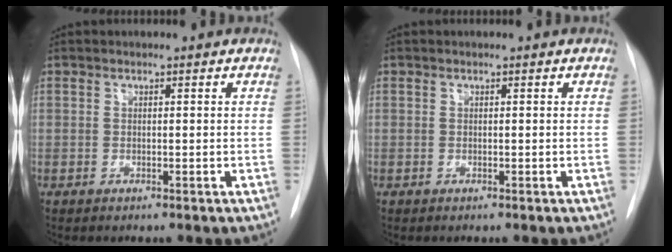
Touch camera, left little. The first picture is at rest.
{"total": 0.0}